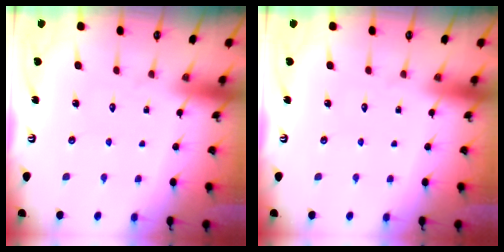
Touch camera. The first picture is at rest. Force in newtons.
{"total": 0.0}